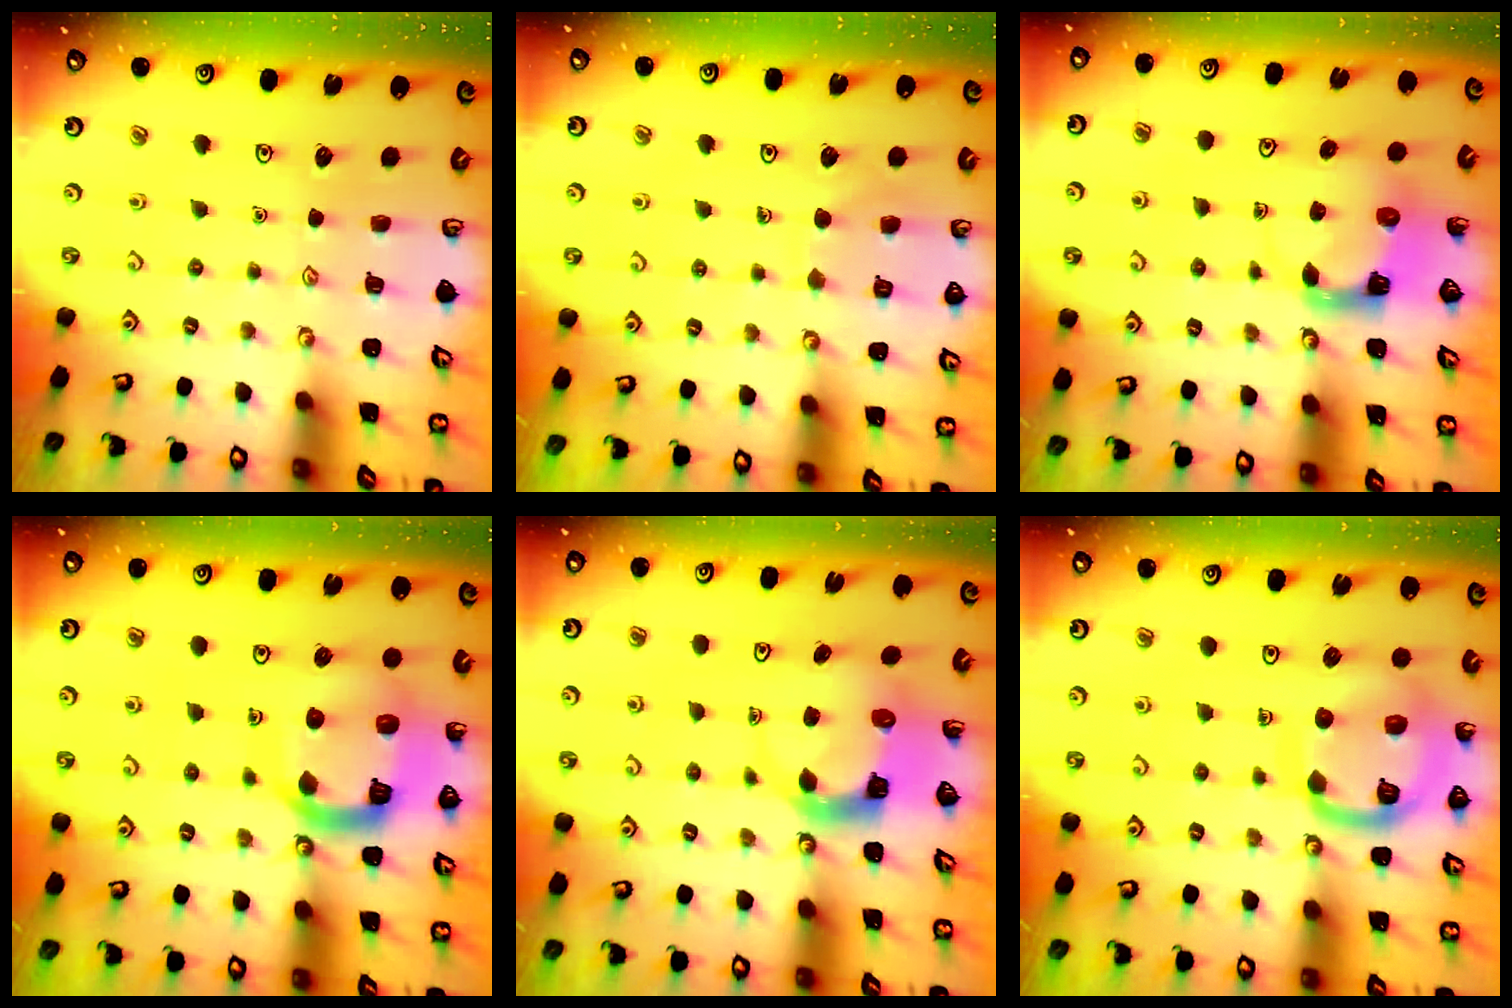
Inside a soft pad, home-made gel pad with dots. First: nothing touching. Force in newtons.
{"total": 7.3, "press": 7.3, "slide": 0.7}
{"total": 3.7, "press": 3.7, "slide": 0.6}
{"total": 16.1, "press": 16.0, "slide": 1.8}
{"total": 4.5, "press": 4.5, "slide": 0.3}
{"total": 15.0, "press": 14.9, "slide": 1.6}